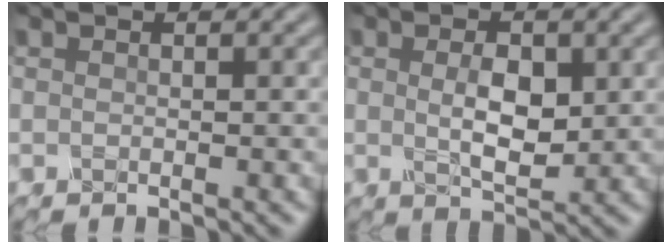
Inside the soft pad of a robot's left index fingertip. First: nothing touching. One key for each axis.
{"total": 3.6, "fx": 0.1, "fy": 1.8, "fz": 3.0, "tx": -0.061, "ty": -0.007, "tz": 0.008}